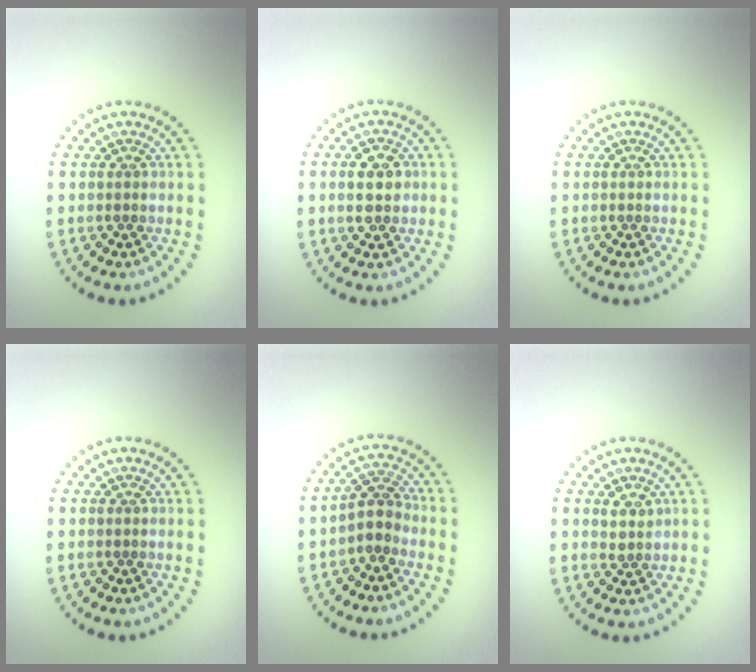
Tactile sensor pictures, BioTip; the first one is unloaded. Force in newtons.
{"total": 2.9, "press": 2.9, "slide": 0.1}
{"total": 0.0}
{"total": 0.0}
{"total": 2.3, "press": 1.9, "slide": 1.2}
{"total": 1.6, "press": 1.3, "slide": 0.9}